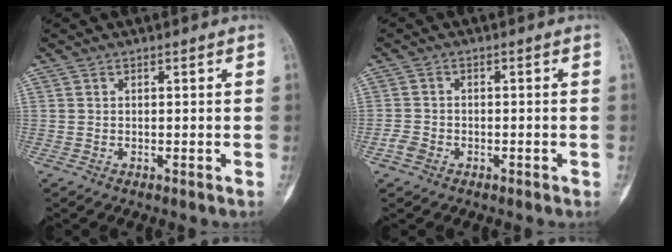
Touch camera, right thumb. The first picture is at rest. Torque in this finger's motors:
{"motor_torque": [0.49, 0.39, 0.15, -0.20, 0.07]}